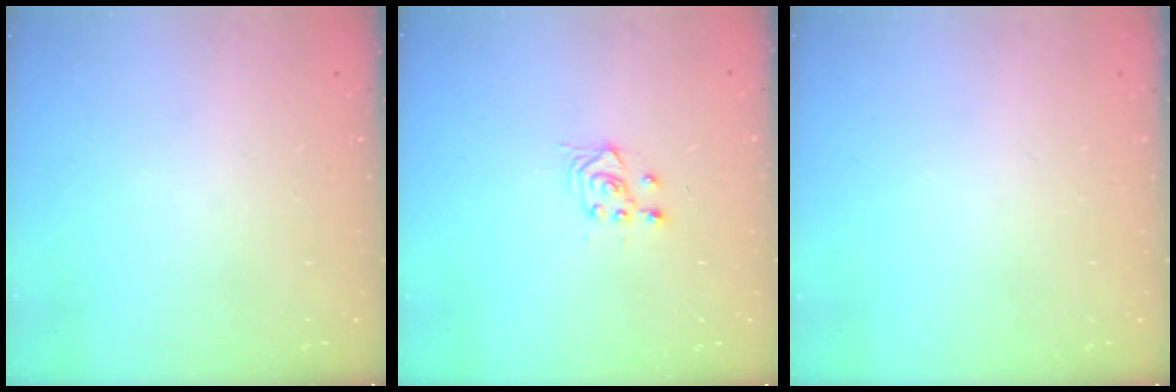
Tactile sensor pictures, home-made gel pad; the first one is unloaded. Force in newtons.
{"total": 3.0, "press": 2.6, "slide": 1.3}
{"total": 0.0}